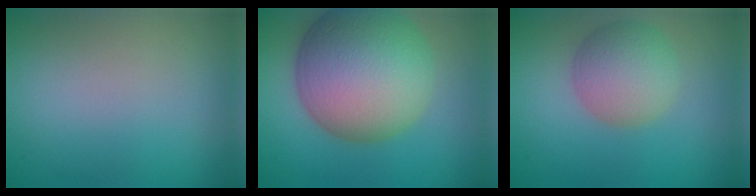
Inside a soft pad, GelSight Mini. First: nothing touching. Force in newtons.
{"total": 14.2, "press": 14.2, "slide": 0.5}
{"total": 4.7, "press": 4.7, "slide": 0.2}